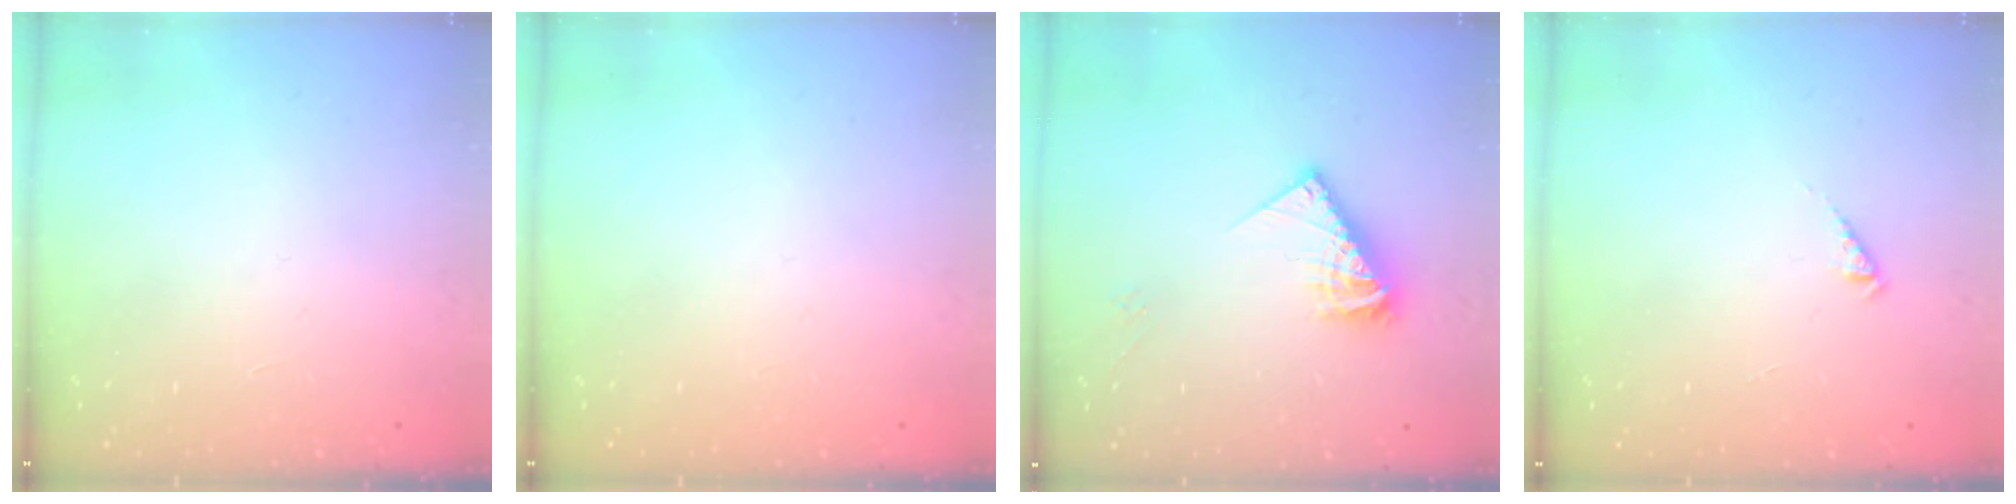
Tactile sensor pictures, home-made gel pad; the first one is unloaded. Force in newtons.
{"total": 0.0}
{"total": 10.4, "press": 10.4, "slide": 0.8}
{"total": 0.5, "press": 0.5, "slide": 0.2}